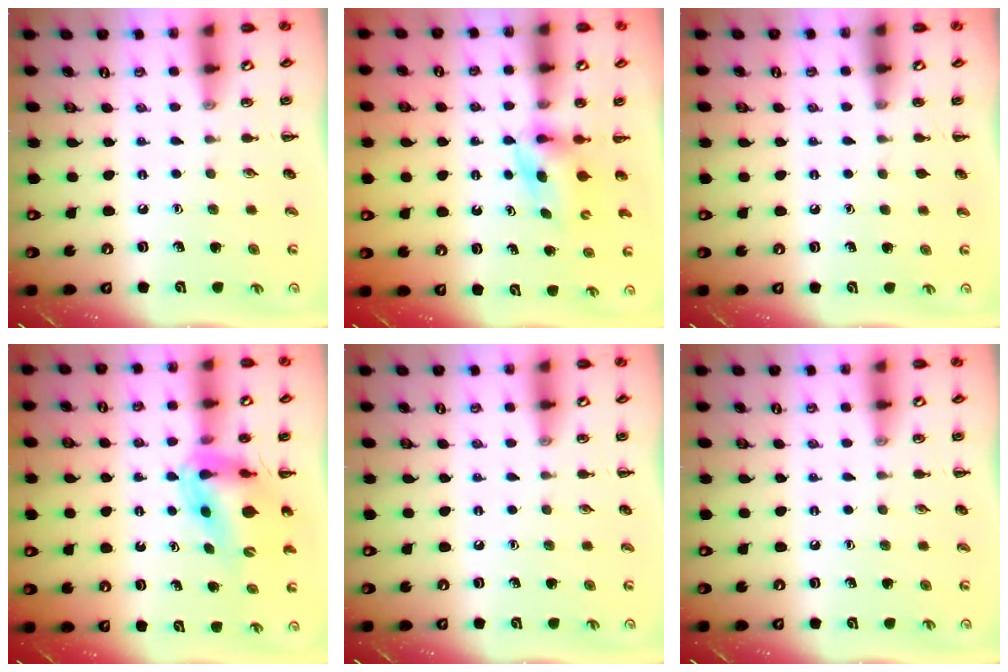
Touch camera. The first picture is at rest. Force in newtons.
{"total": 4.0, "press": 3.9, "slide": 0.7}
{"total": 0.0}
{"total": 12.6, "press": 12.0, "slide": 3.8}
{"total": 0.0}
{"total": 0.0}